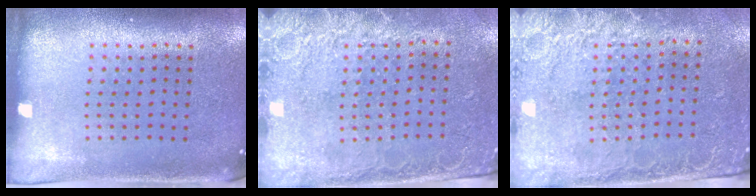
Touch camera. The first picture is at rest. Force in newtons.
{"total": 2.5, "press": 2.0, "slide": 1.5}
{"total": 2.6, "press": 2.3, "slide": 1.3}